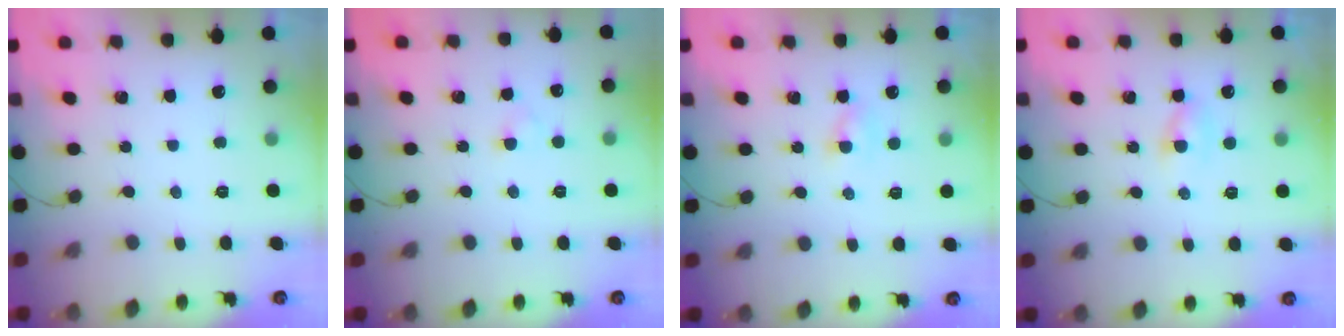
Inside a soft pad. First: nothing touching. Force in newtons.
{"total": 1.7, "press": 1.4, "slide": 0.8}
{"total": 1.6, "press": 1.4, "slide": 0.7}
{"total": 2.3, "press": 2.1, "slide": 0.9}